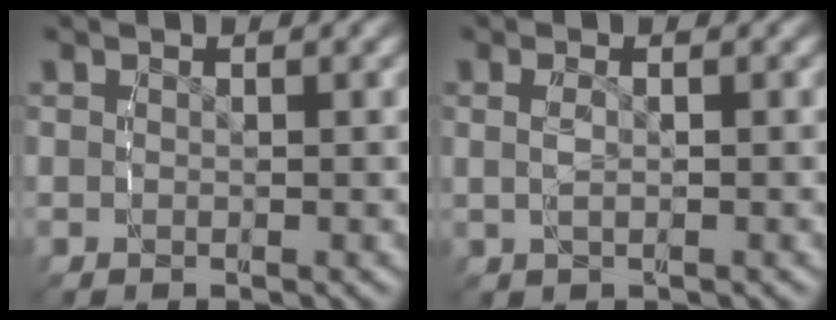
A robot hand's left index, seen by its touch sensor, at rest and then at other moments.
{"total": 1.4, "force": [-0.6, 0.6, 1.2], "torque": [-0.034, -0.003, -0.008]}